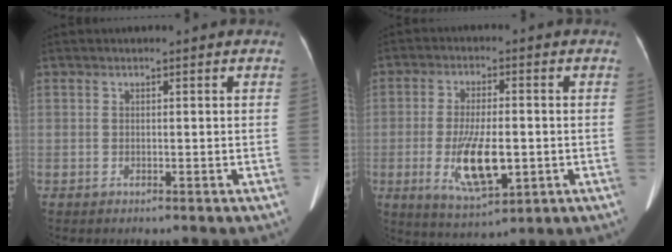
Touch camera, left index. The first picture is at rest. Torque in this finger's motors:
{"motor_torque": [0.95, 0.23, 0.47, 0.21]}